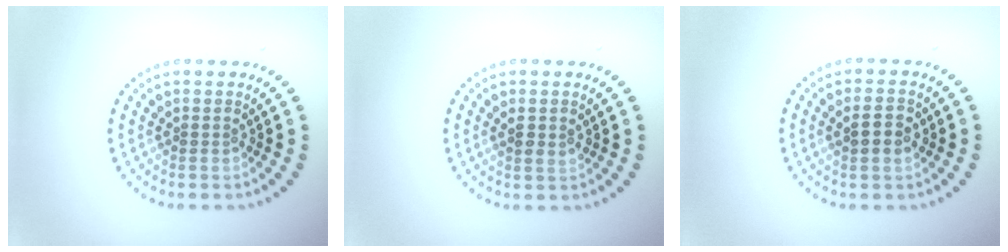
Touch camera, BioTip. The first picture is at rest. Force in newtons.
{"total": 1.0, "press": 0.9, "slide": 0.4}
{"total": 2.3, "press": 2.3, "slide": 0.3}